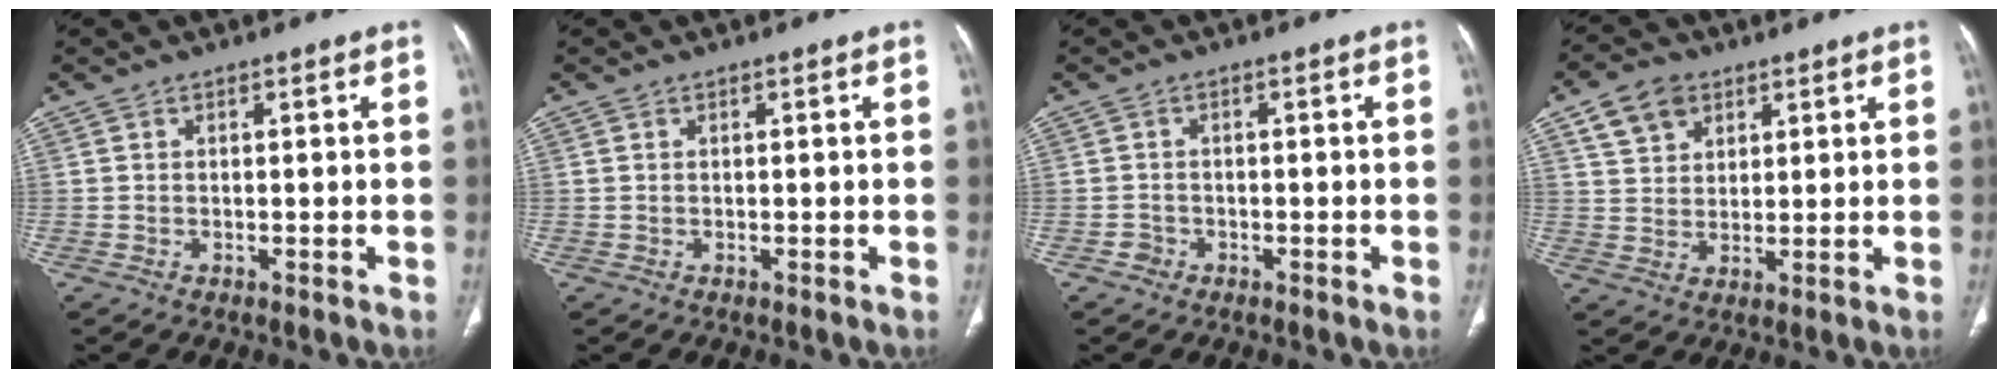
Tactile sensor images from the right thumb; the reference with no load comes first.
{"total": 0.0}
{"total": 1.4, "force": [-0.9, 1.1, 0.1], "torque": [0.003, 0.006, -0.021]}
{"total": 7.2, "force": [3.9, 5.2, 3.2], "torque": [-0.037, -0.012, 0.074]}